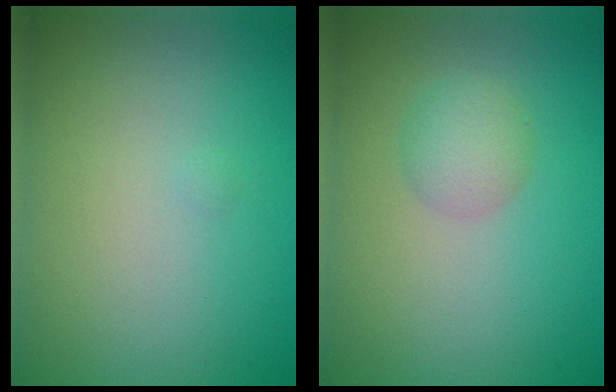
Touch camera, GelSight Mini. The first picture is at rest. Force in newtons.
{"total": 2.2, "press": 2.2, "slide": 0.1}